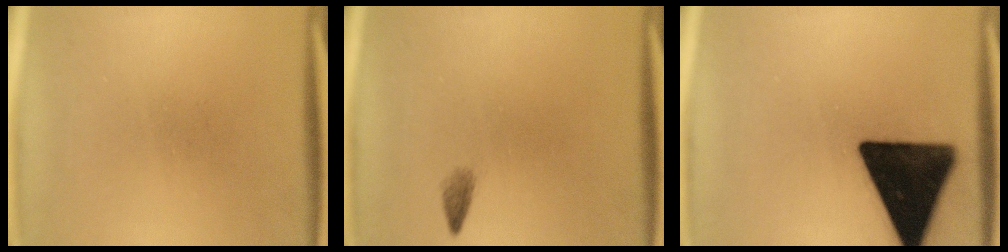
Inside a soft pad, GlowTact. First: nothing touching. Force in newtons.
{"total": 1.0}
{"total": 19.4}